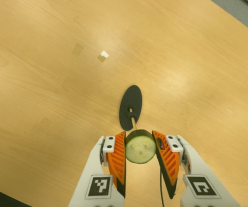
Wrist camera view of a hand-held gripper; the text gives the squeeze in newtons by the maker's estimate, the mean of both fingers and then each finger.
{"total": 12.4, "left": 10.9, "right": 13.9}